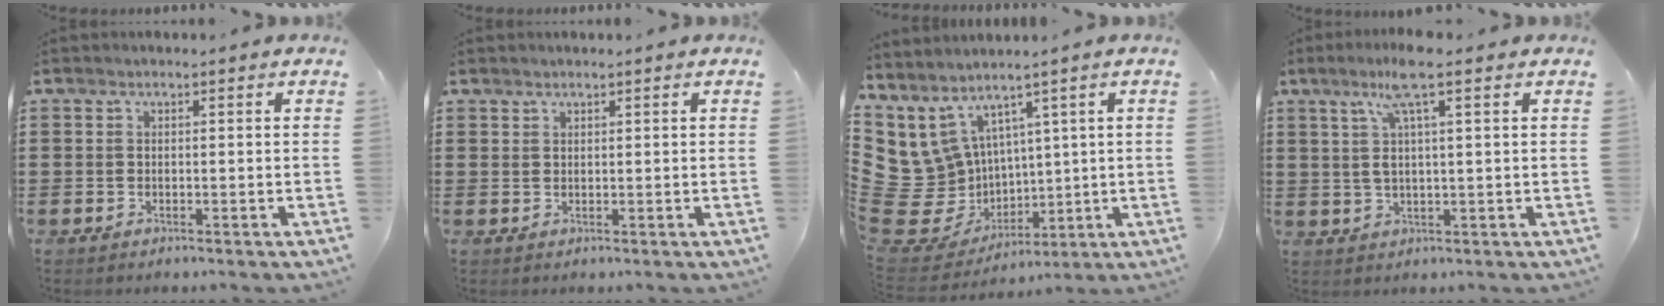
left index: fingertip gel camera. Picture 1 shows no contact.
{"total": 1.2, "force": [1.1, 0.3, 0.1], "torque": [-0.004, 0.000, 0.022]}
{"total": 8.7, "force": [1.5, 8.3, 2.1], "torque": [-0.115, -0.040, 0.036]}
{"total": 6.7, "force": [3.5, 0.5, 5.7], "torque": [-0.118, 0.006, 0.058]}